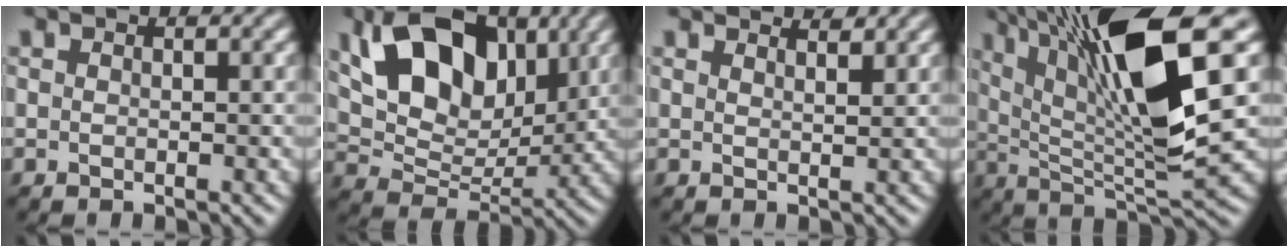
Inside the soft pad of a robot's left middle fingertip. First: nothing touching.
{"total": 11.0, "force": [4.9, 6.3, 7.5], "torque": [-0.131, 0.007, 0.073]}
{"total": 3.3, "force": [2.9, 1.1, 1.1], "torque": [0.011, 0.014, 0.009]}
{"total": 13.0, "force": [5.2, 3.0, 11.5], "torque": [-0.201, 0.002, 0.090]}